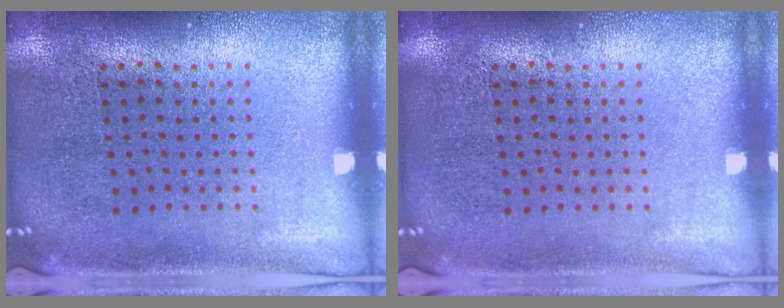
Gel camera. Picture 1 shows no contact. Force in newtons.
{"total": 0.0}